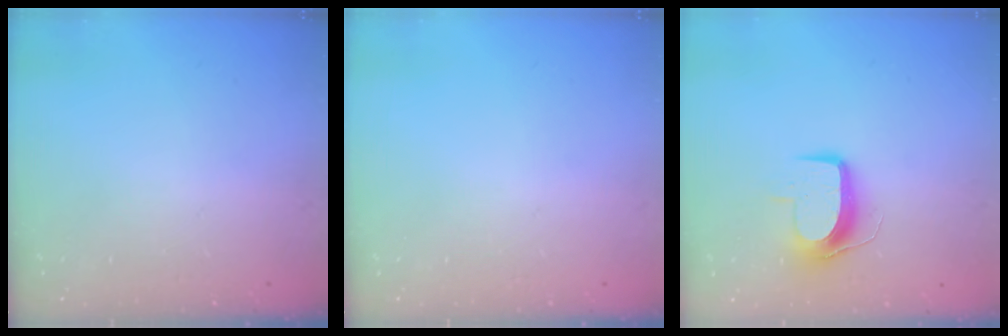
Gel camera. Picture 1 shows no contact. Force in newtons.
{"total": 0.0}
{"total": 9.2, "press": 9.2, "slide": 0.2}